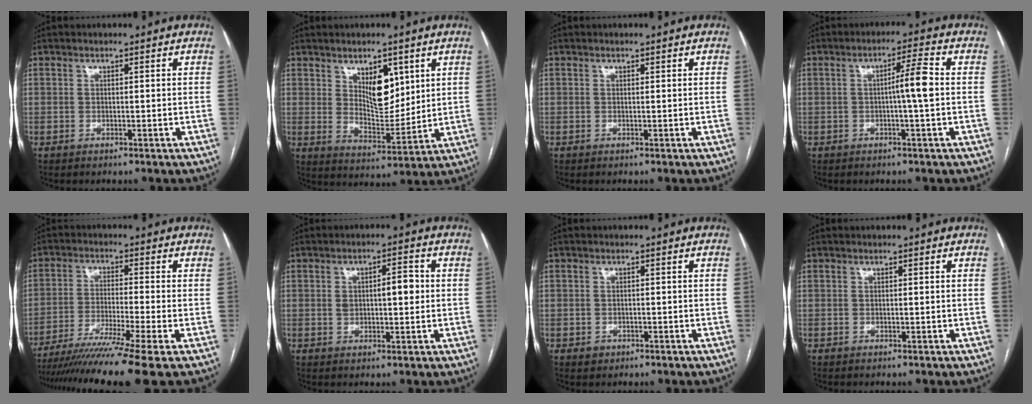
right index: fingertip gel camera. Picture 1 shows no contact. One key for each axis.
{"total": 8.0, "fx": 3.5, "fy": 3.6, "fz": 6.1, "tx": -0.103, "ty": -0.006, "tz": 0.069}
{"total": 0.0}
{"total": 4.9, "fx": -0.5, "fy": -0.7, "fz": 4.8, "tx": -0.077, "ty": 0.009, "tz": -0.009}
{"total": 13.8, "fx": -10.7, "fy": -2.6, "fz": 8.3, "tx": -0.141, "ty": -0.041, "tz": -0.176}
{"total": 4.9, "fx": 0.3, "fy": 1.8, "fz": 4.6, "tx": -0.079, "ty": 0.017, "tz": 0.010}
{"total": 1.6, "fx": -0.7, "fy": 1.4, "fz": 0.2, "tx": 0.001, "ty": 0.005, "tz": -0.009}
{"total": 0.0}